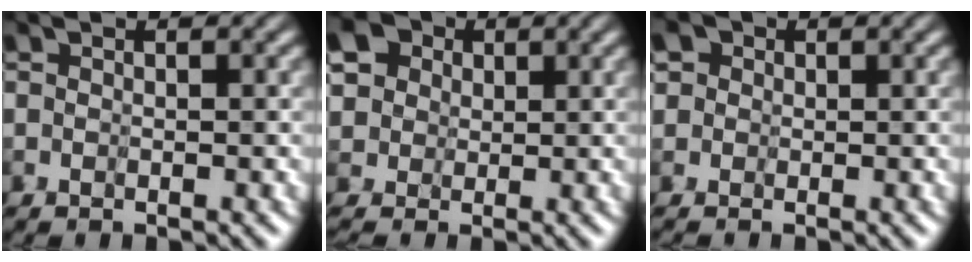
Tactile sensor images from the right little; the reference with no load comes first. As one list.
[{"total": 5.1, "force": [3.3, 3.7, 1.5], "torque": [-0.043, 0.019, 0.012]}, {"total": 2.6, "force": [0.3, 2.6, 0.4], "torque": [-0.027, 0.022, -0.031]}]